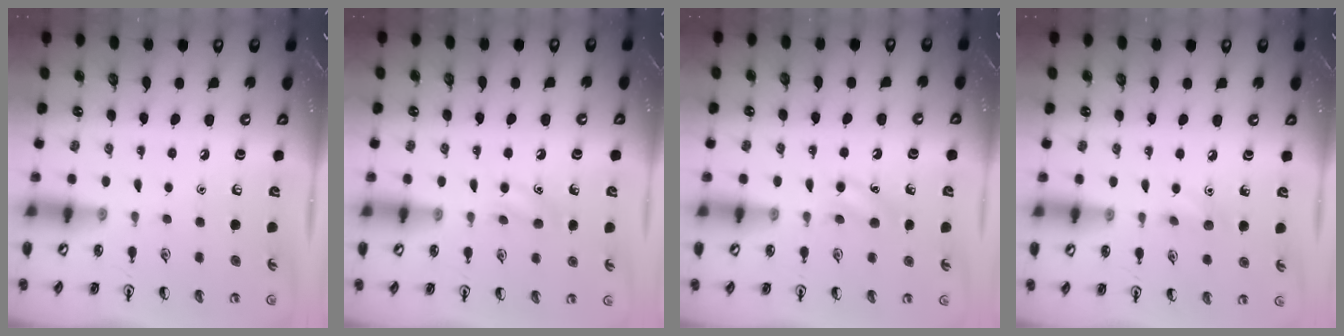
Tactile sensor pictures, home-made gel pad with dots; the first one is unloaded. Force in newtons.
{"total": 6.8, "press": 6.5, "slide": 1.9}
{"total": 5.8, "press": 5.6, "slide": 1.6}
{"total": 6.2, "press": 6.0, "slide": 1.6}